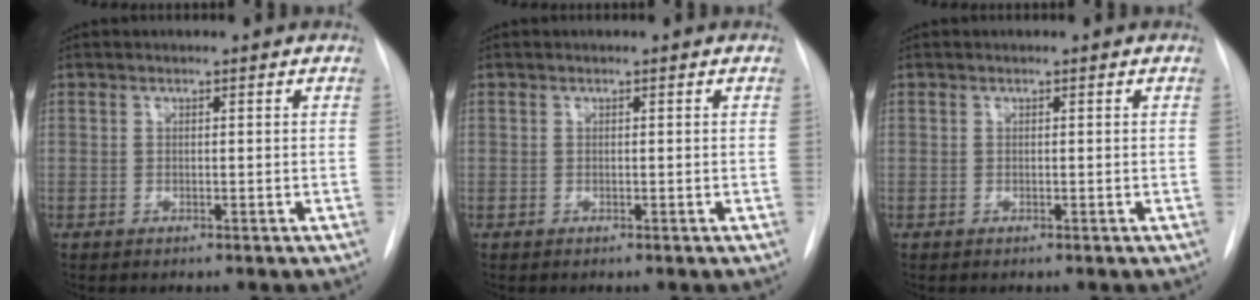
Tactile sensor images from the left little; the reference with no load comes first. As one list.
[{"total": 0.0}, {"total": 0.0}]